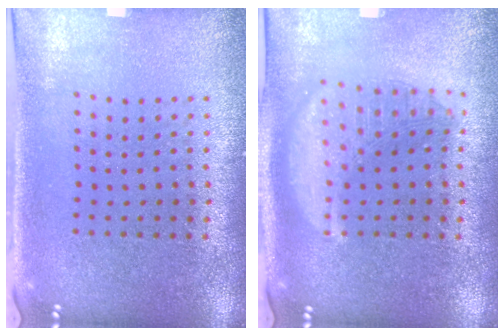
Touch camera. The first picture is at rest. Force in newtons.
{"total": 2.8, "press": 2.8, "slide": 0.3}